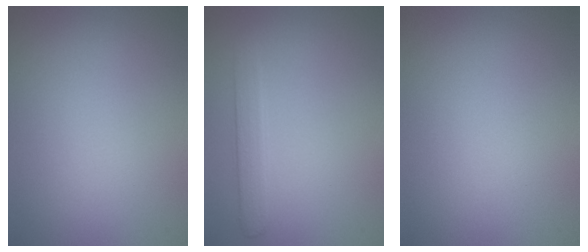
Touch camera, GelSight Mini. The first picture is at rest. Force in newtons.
{"total": 1.8, "press": 1.8, "slide": 0.1}
{"total": 0.0}